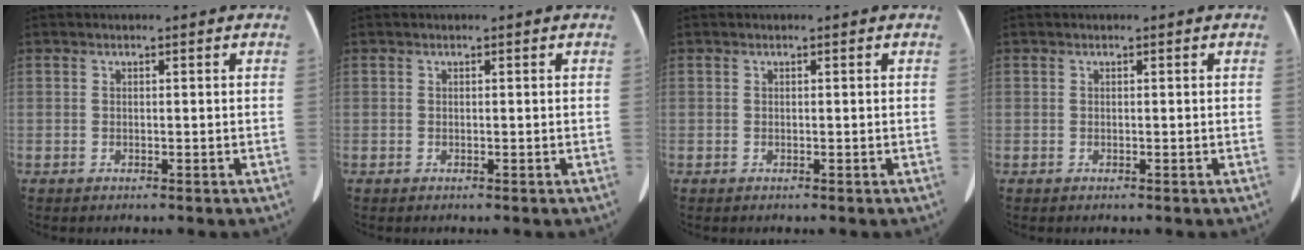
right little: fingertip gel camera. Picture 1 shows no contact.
{"total": 0.0}
{"total": 0.0}
{"total": 0.0}